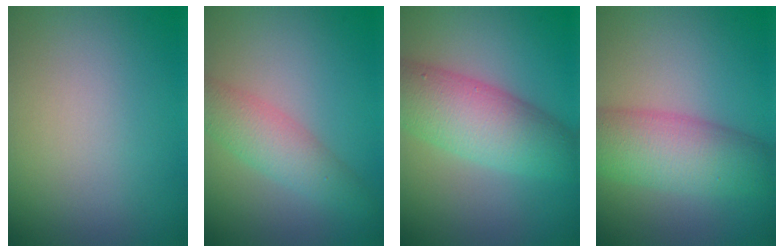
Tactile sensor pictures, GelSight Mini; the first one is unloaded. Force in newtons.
{"total": 3.7, "press": 3.7, "slide": 0.2}
{"total": 7.5, "press": 7.5, "slide": 0.1}
{"total": 7.1, "press": 7.1, "slide": 0.3}